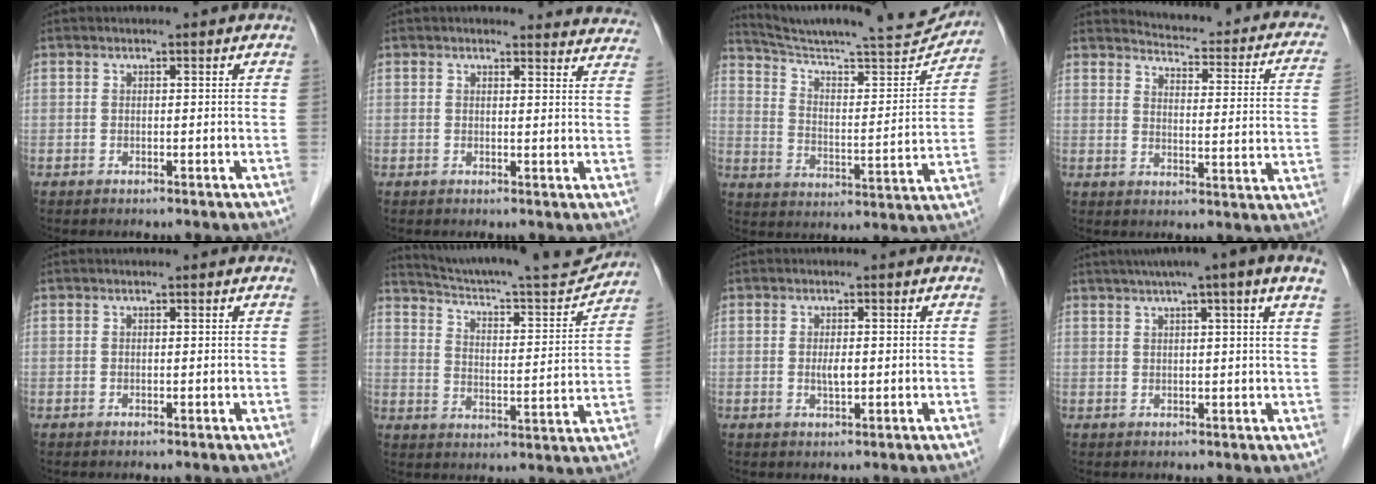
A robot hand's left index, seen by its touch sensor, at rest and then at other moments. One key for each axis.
{"total": 10.6, "fx": 10.3, "fy": 2.4, "fz": 0.9, "tx": 0.035, "ty": -0.023, "tz": 0.075}
{"total": 22.7, "fx": 21.4, "fy": 1.0, "fz": 7.3, "tx": -0.119, "ty": -0.052, "tz": 0.301}
{"total": 15.6, "fx": 13.5, "fy": 4.2, "fz": 6.7, "tx": -0.069, "ty": -0.026, "tz": 0.133}
{"total": 0.0}
{"total": 19.2, "fx": 18.2, "fy": 1.1, "fz": 5.8, "tx": -0.096, "ty": -0.030, "tz": 0.258}
{"total": 1.8, "fx": -0.1, "fy": 0.6, "fz": 1.7, "tx": -0.035, "ty": -0.002, "tz": -0.001}
{"total": 11.6, "fx": 7.7, "fy": -0.4, "fz": 8.7, "tx": -0.130, "ty": 0.038, "tz": 0.092}